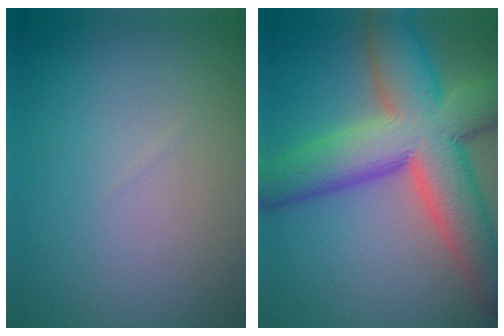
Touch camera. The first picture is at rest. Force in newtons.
{"total": 11.8, "press": 11.8, "slide": 0.7}